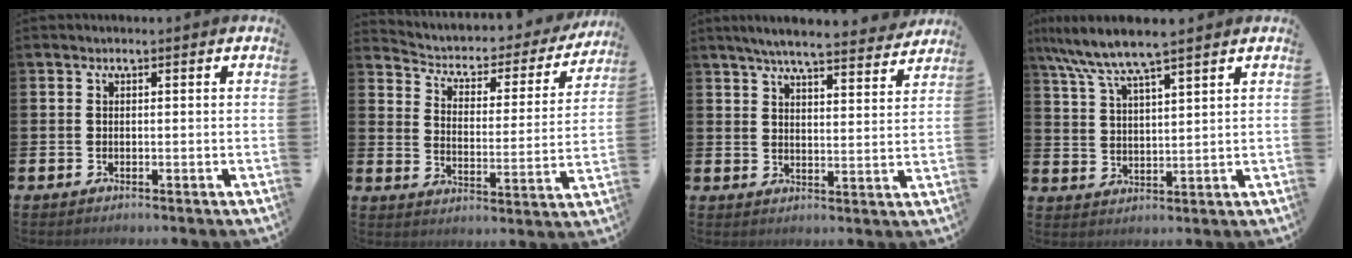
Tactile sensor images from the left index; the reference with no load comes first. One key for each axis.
{"total": 3.9, "fx": 3.3, "fy": 1.8, "fz": 0.9, "tx": -0.047, "ty": -0.029, "tz": 0.047}
{"total": 6.2, "fx": 5.9, "fy": 0.2, "fz": 1.9, "tx": -0.046, "ty": -0.037, "tz": 0.101}
{"total": 7.2, "fx": 6.4, "fy": 0.3, "fz": 3.3, "tx": -0.087, "ty": -0.024, "tz": 0.113}